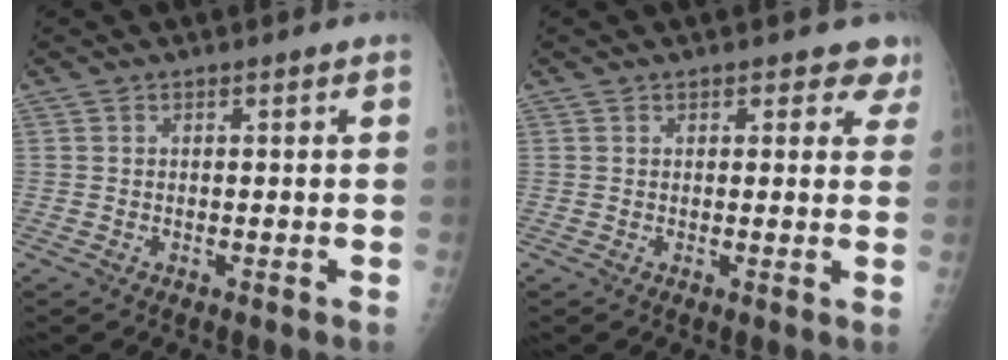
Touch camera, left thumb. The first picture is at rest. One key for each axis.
{"total": 3.9, "fx": 2.7, "fy": 2.2, "fz": 1.7, "tx": 0.019, "ty": -0.008, "tz": 0.023}